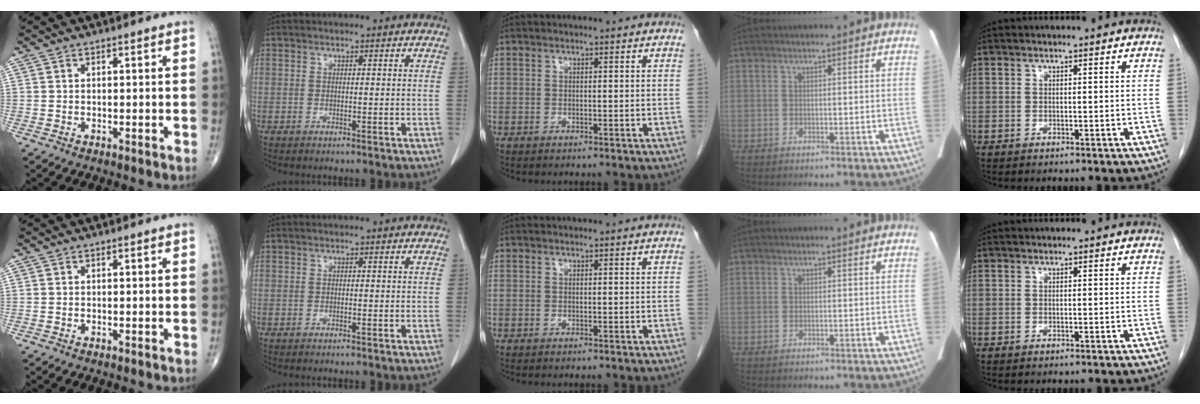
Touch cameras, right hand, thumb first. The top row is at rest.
{}